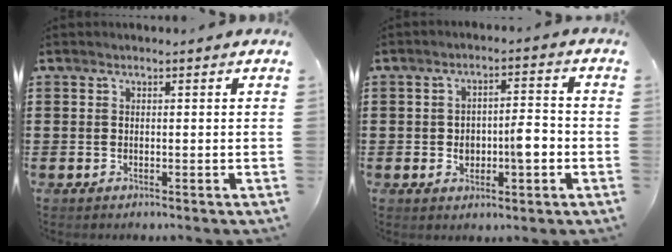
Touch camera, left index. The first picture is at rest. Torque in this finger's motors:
{"motor_torque": [0.60, 0.38, 0.37, 0.11]}